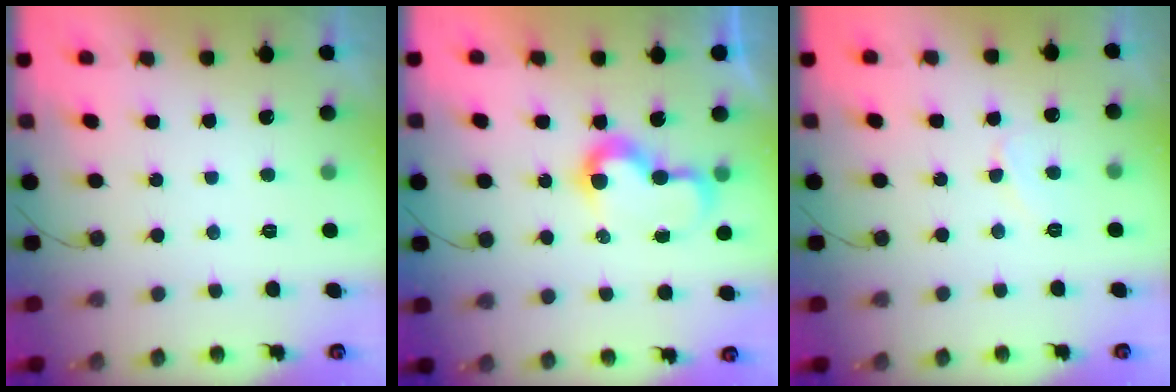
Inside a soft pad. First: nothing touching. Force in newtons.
{"total": 8.0, "press": 8.0, "slide": 0.3}
{"total": 3.8, "press": 3.8, "slide": 0.6}